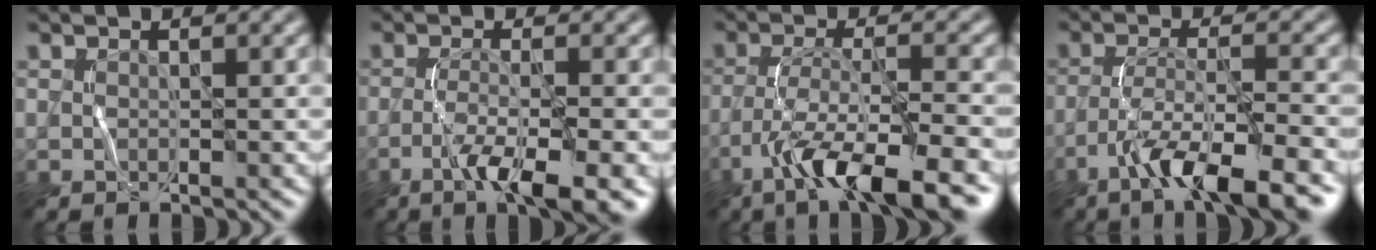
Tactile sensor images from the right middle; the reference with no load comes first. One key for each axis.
{"total": 5.6, "fx": -2.8, "fy": 1.1, "fz": 4.8, "tx": -0.080, "ty": 0.002, "tz": -0.049}
{"total": 8.8, "fx": -5.4, "fy": 1.9, "fz": 6.6, "tx": -0.113, "ty": 0.007, "tz": -0.094}
{"total": 7.9, "fx": -5.0, "fy": 1.5, "fz": 5.9, "tx": -0.098, "ty": 0.008, "tz": -0.085}